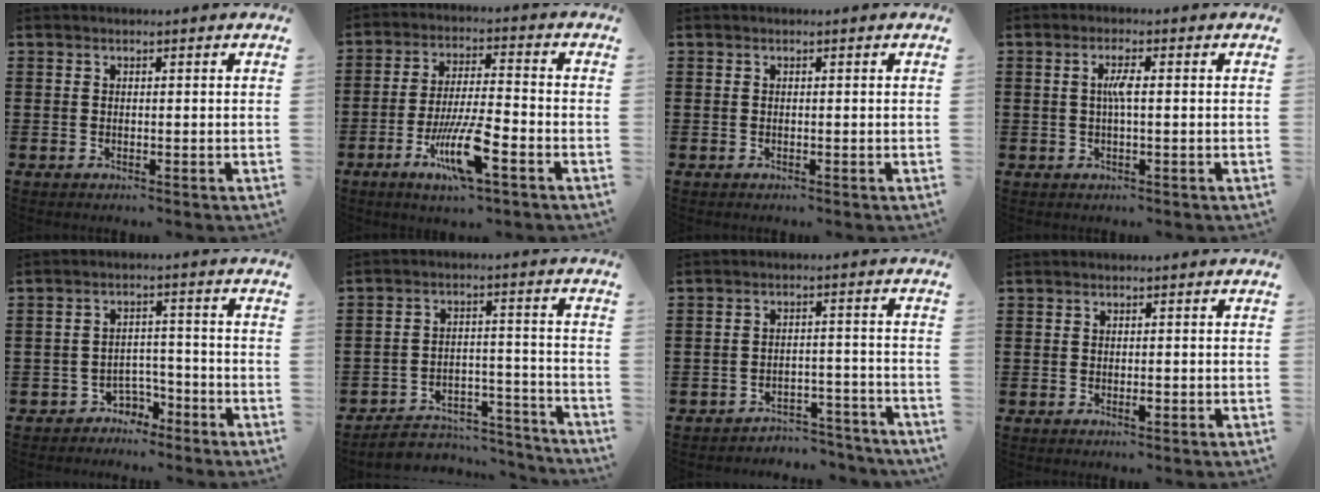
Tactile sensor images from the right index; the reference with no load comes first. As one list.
[{"total": 10.2, "force": [-4.8, 2.0, 8.7], "torque": [-0.175, -0.003, -0.090]}, {"total": 0.0}, {"total": 2.9, "force": [0.0, 0.3, 2.9], "torque": [-0.056, -0.001, -0.002]}, {"total": 3.3, "force": [-3.0, 1.5, 0.4], "torque": [-0.017, 0.008, -0.061]}, {"total": 5.3, "force": [-4.9, 1.6, 1.1], "torque": [-0.021, 0.014, -0.098]}, {"total": 3.6, "force": [-3.5, 0.6, 0.2], "torque": [-0.008, 0.006, -0.074]}, {"total": 1.0, "force": [-0.4, 0.4, 0.9], "torque": [-0.017, -0.003, -0.006]}]